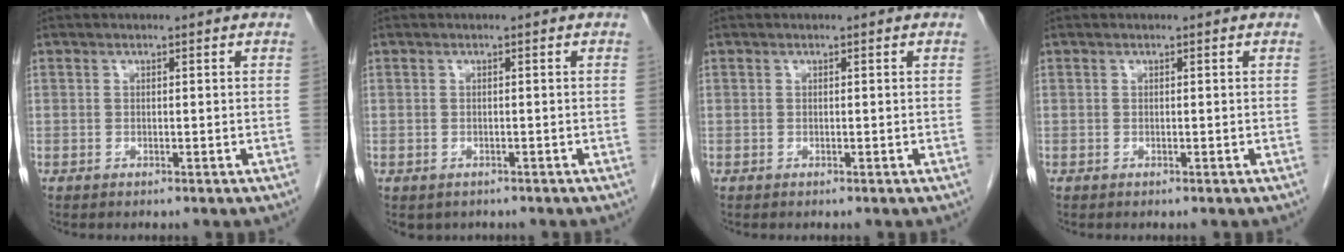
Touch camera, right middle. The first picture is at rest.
{"total": 2.0, "force": [-1.3, 1.4, 0.4], "torque": [-0.006, 0.001, -0.014]}
{"total": 0.0}
{"total": 0.0}